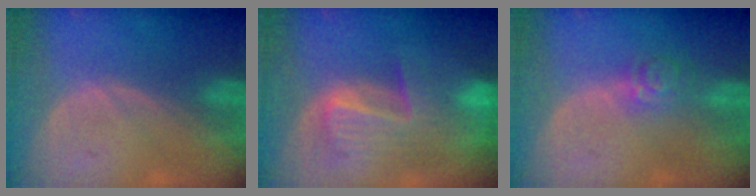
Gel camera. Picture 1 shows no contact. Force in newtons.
{"total": 9.8, "press": 8.5, "slide": 4.9}
{"total": 3.7, "press": 3.5, "slide": 1.4}